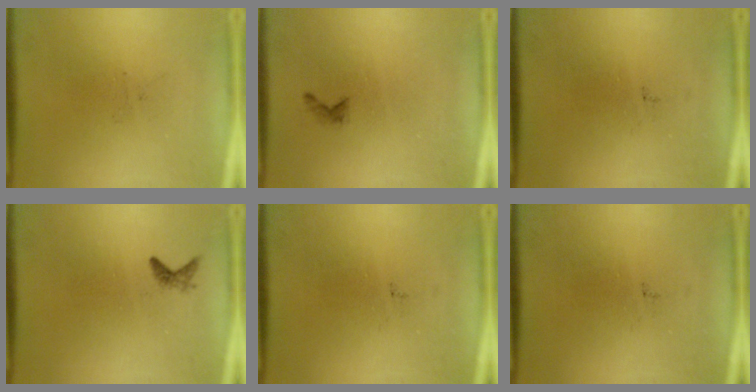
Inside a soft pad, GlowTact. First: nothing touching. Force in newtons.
{"total": 0.6}
{"total": 0.0}
{"total": 0.9}
{"total": 0.0}
{"total": 0.0}